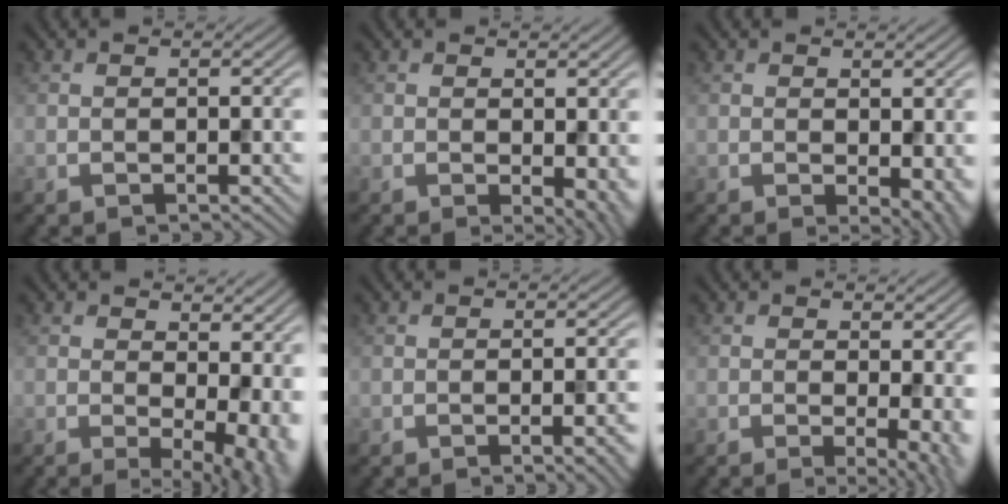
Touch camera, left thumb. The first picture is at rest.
{"total": 3.4, "force": [-0.3, 1.5, 3.0], "torque": [-0.032, -0.009, -0.001]}
{"total": 3.7, "force": [-0.4, 1.8, 3.2], "torque": [-0.037, -0.009, 0.000]}
{"total": 9.4, "force": [1.1, 4.4, 8.3], "torque": [-0.101, -0.008, 0.036]}
{"total": 3.5, "force": [-1.3, 0.9, 3.2], "torque": [-0.034, 0.003, -0.018]}
{"total": 5.3, "force": [-0.4, 1.4, 5.1], "torque": [-0.067, -0.008, -0.006]}